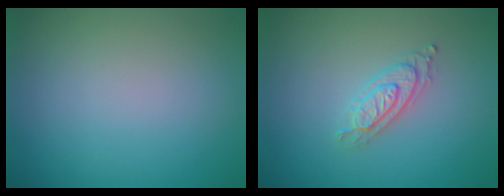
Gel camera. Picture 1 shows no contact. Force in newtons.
{"total": 2.4, "press": 2.2, "slide": 0.9}